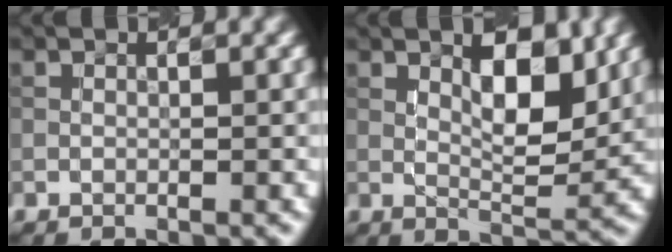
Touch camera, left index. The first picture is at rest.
{"total": 5.3, "force": [2.0, 2.0, 4.5], "torque": [-0.066, -0.002, 0.033]}